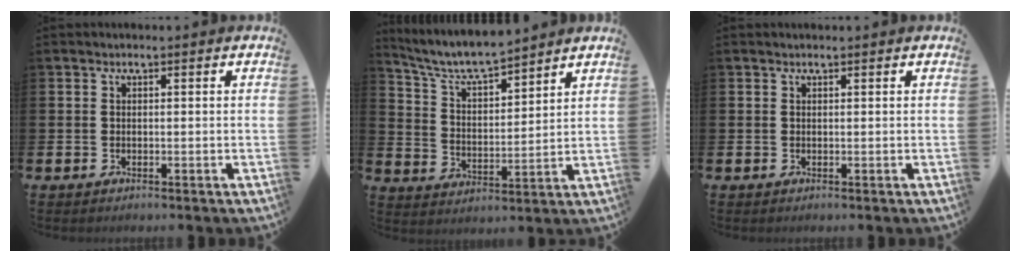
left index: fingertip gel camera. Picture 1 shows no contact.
{"total": 6.7, "force": [6.2, 0.8, 2.2], "torque": [-0.072, -0.040, 0.107]}
{"total": 0.0}